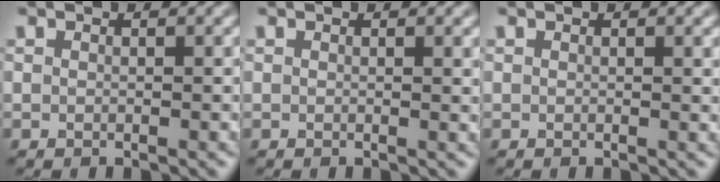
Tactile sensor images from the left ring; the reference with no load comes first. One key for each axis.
{"total": 1.1, "fx": 0.4, "fy": 0.3, "fz": 1.0, "tx": -0.007, "ty": 0.001, "tz": 0.004}
{"total": 0.8, "fx": 0.3, "fy": 0.2, "fz": 0.7, "tx": -0.004, "ty": 0.000, "tz": 0.003}